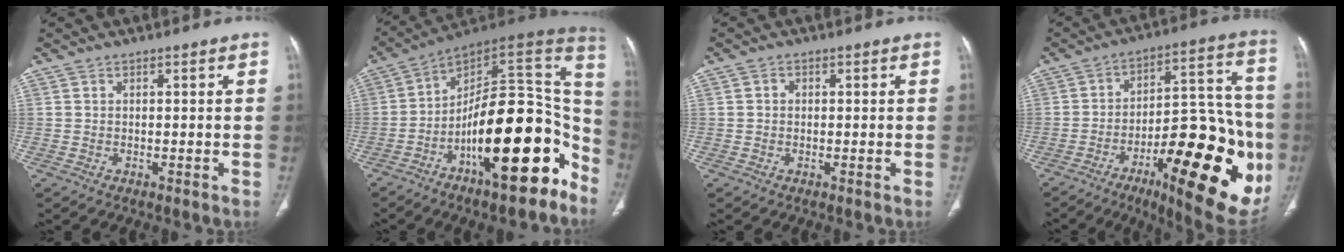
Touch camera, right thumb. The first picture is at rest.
{"total": 24.7, "force": [-11.1, 9.8, 19.8], "torque": [-0.231, 0.102, -0.171]}
{"total": 1.1, "force": [0.0, 1.0, 0.4], "torque": [-0.001, 0.003, -0.003]}
{"total": 30.4, "force": [-10.3, 10.5, 26.6], "torque": [-0.319, 0.047, -0.136]}